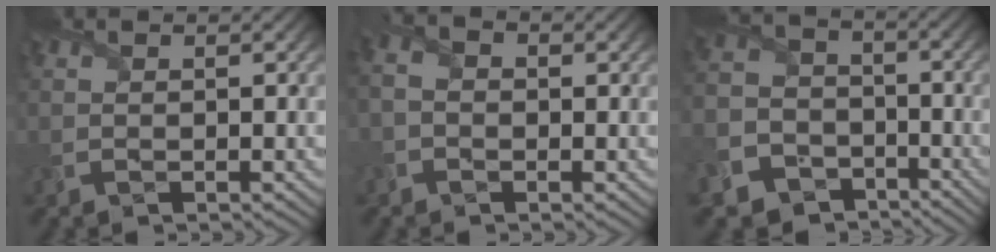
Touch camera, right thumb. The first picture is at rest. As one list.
[{"total": 2.4, "force": [-0.8, 1.7, 1.4], "torque": [-0.033, 0.005, -0.017]}, {"total": 10.8, "force": [-6.8, 7.8, 3.2], "torque": [-0.099, -0.037, -0.125]}]